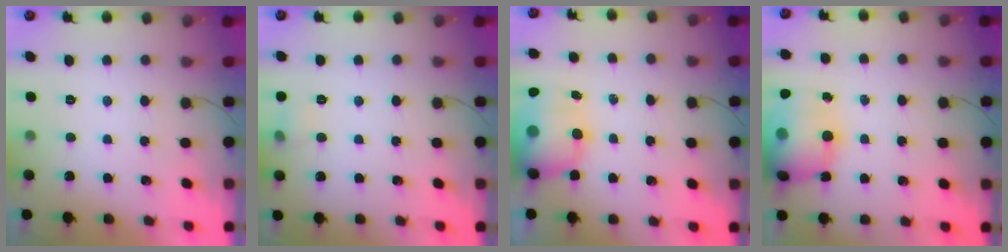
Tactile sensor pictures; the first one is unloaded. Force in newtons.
{"total": 5.1, "press": 4.9, "slide": 1.5}
{"total": 12.4, "press": 12.0, "slide": 2.8}
{"total": 17.7, "press": 17.3, "slide": 3.8}